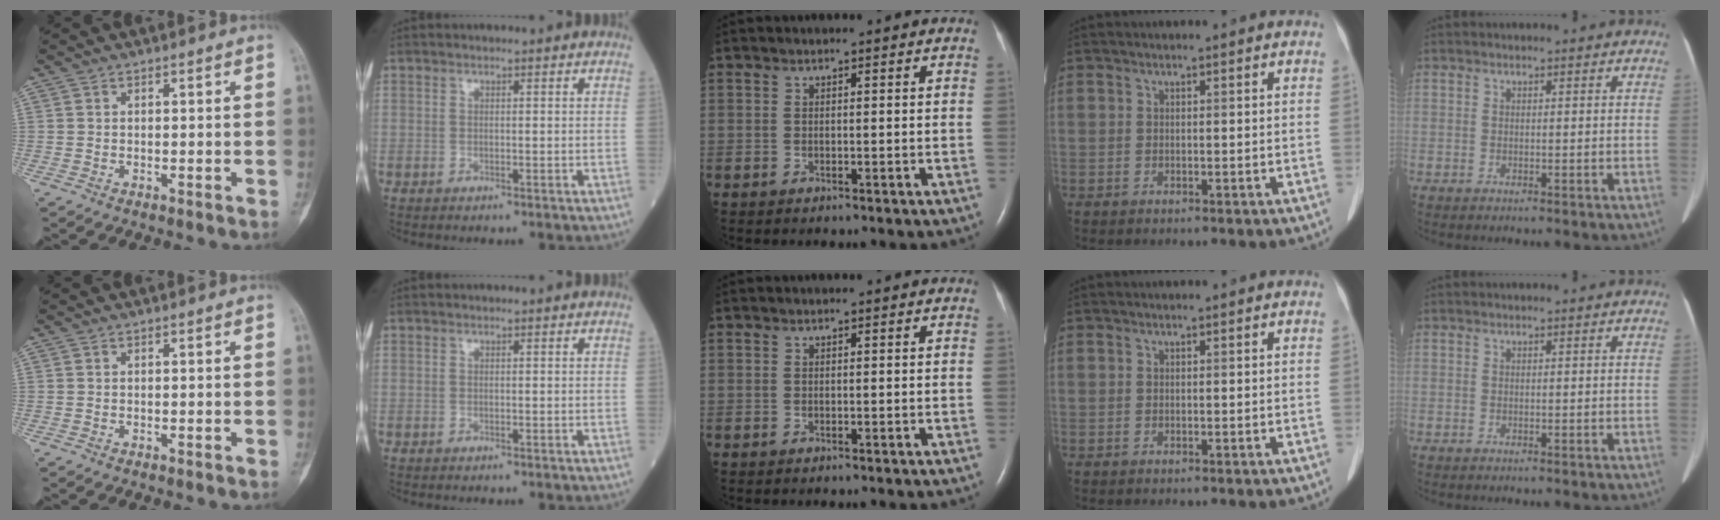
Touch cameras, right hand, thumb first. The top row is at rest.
{}